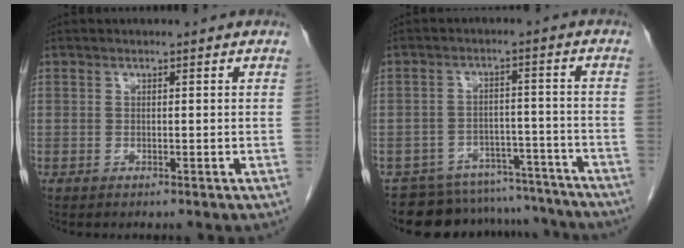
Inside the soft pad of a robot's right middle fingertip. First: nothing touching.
{"total": 15.0, "force": [-14.1, 4.8, 1.5], "torque": [-0.019, 0.029, -0.175]}